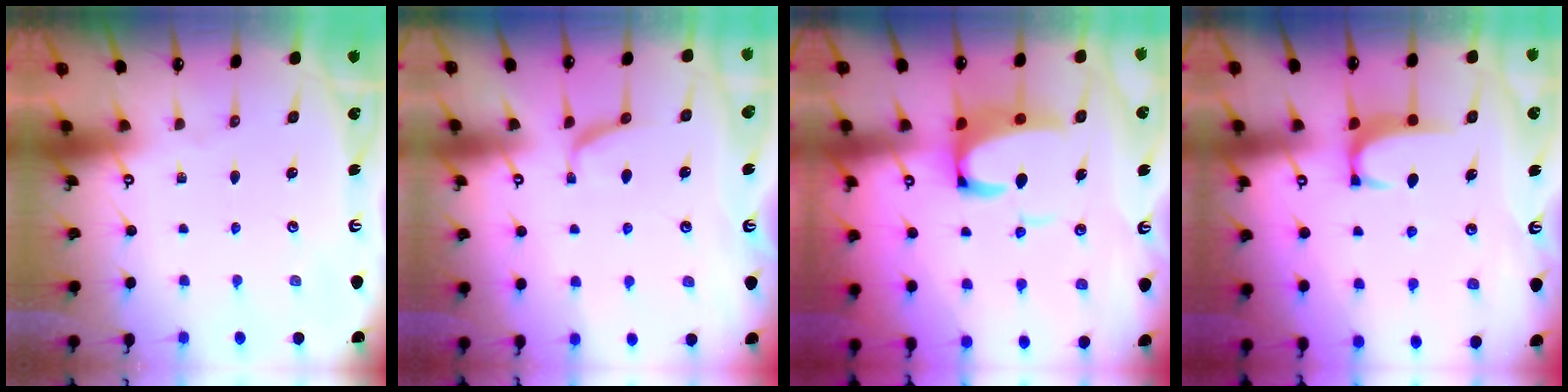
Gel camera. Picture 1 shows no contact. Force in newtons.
{"total": 2.4, "press": 2.2, "slide": 0.9}
{"total": 7.5, "press": 7.5, "slide": 1.1}
{"total": 1.6, "press": 1.6, "slide": 0.5}